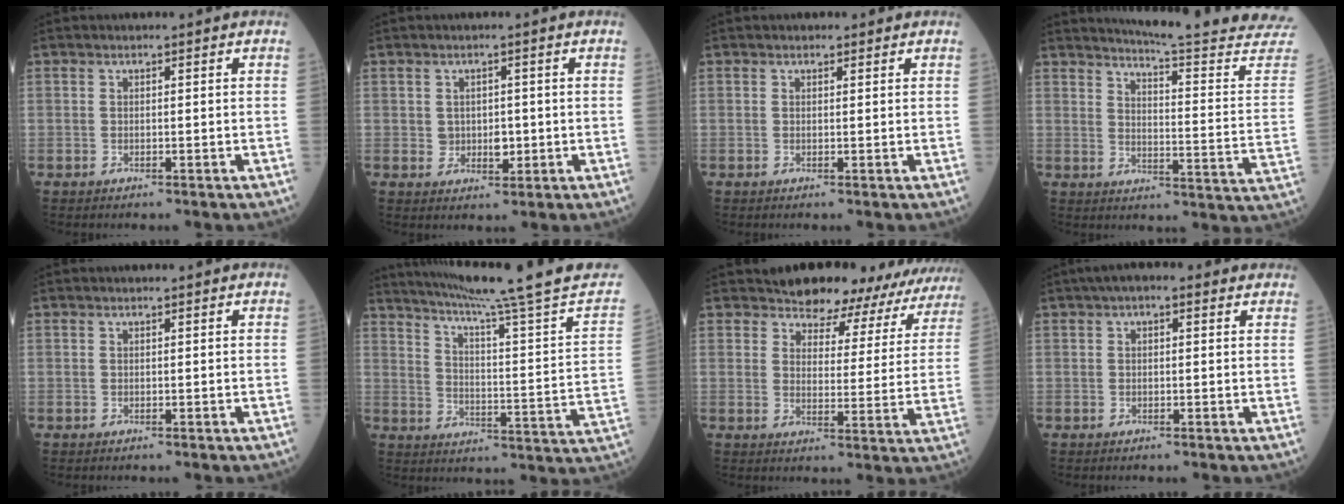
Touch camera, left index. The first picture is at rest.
{"total": 2.8, "force": [0.0, 2.2, 1.8], "torque": [-0.026, 0.001, 0.005]}
{"total": 0.7, "force": [0.5, 0.4, 0.1], "torque": [-0.006, -0.004, 0.004]}
{"total": 23.1, "force": [22.0, -1.5, 6.9], "torque": [-0.102, -0.144, 0.255]}
{"total": 0.0}
{"total": 21.0, "force": [18.2, -3.3, 9.9], "torque": [-0.160, -0.075, 0.241]}
{"total": 15.6, "force": [14.6, 5.2, 0.7], "torque": [0.028, -0.042, 0.133]}
{"total": 4.3, "force": [2.7, 1.5, 3.0], "torque": [-0.045, 0.035, 0.035]}